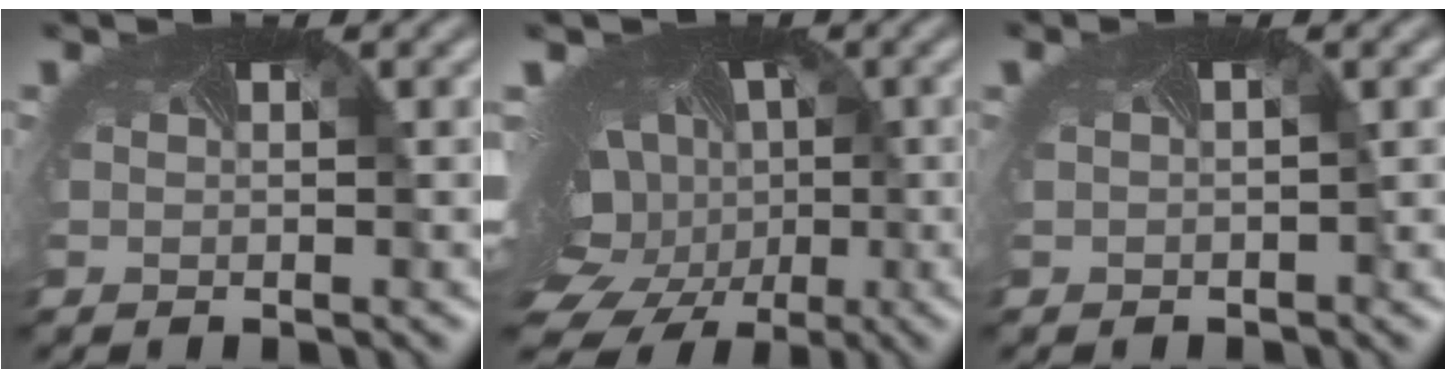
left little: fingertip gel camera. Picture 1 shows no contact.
{"total": 16.7, "force": [-2.7, 12.7, 10.5], "torque": [-0.199, -0.015, -0.042]}
{"total": 1.2, "force": [0.2, 0.7, 1.0], "torque": [-0.001, 0.009, -0.003]}